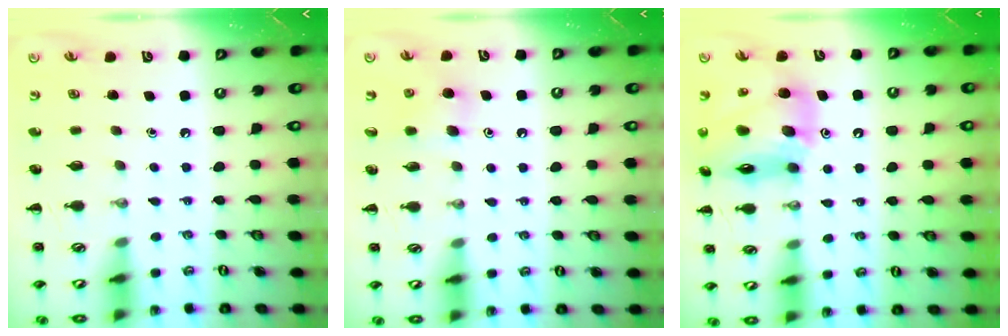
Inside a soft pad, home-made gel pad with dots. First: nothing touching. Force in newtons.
{"total": 5.5, "press": 5.2, "slide": 1.7}
{"total": 16.3, "press": 15.5, "slide": 5.0}